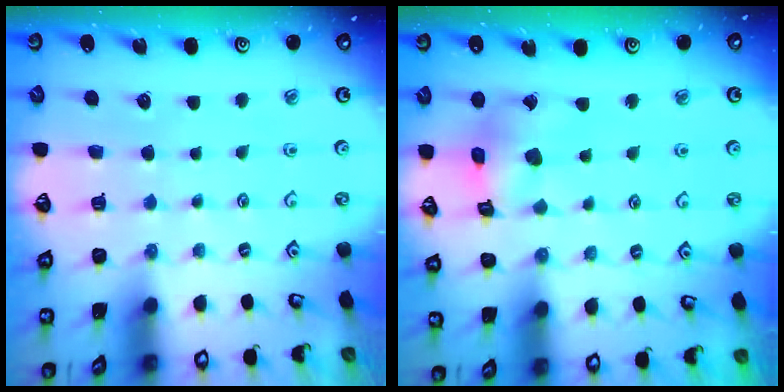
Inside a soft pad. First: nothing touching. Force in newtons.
{"total": 10.5, "press": 10.4, "slide": 1.3}